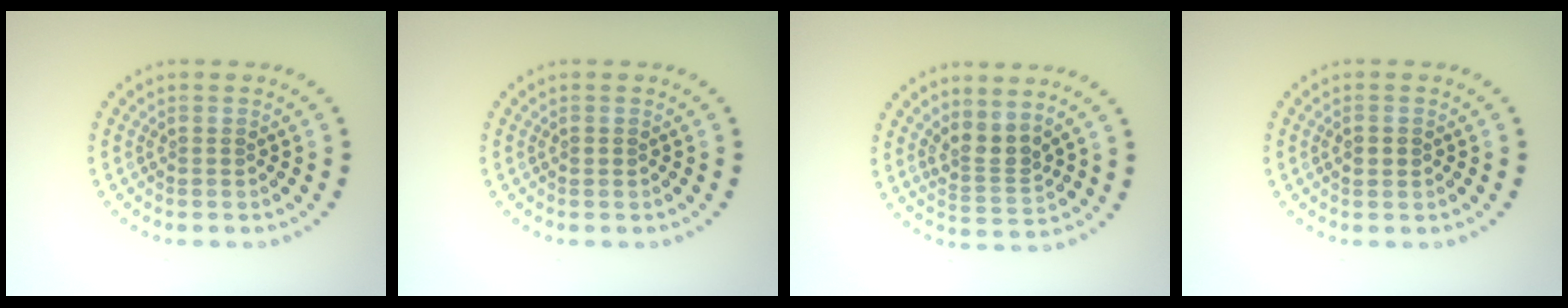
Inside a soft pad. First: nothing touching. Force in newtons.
{"total": 0.5, "press": 0.5, "slide": 0.1}
{"total": 2.6, "press": 1.9, "slide": 1.8}
{"total": 1.8, "press": 1.8, "slide": 0.1}